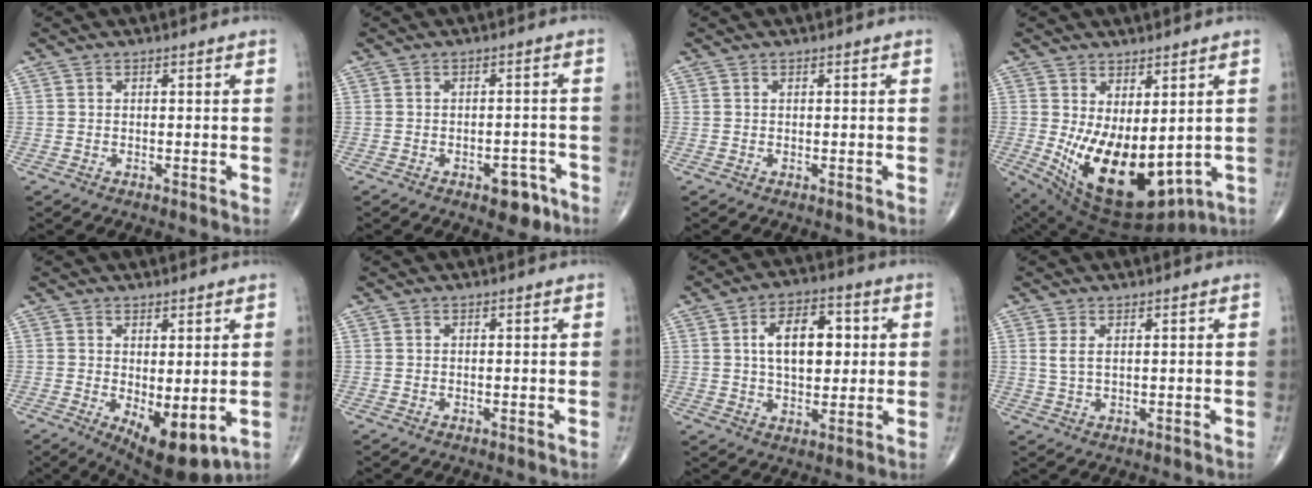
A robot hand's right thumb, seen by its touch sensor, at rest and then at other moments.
{"total": 5.1, "force": [-2.9, 2.7, 3.2], "torque": [-0.021, 0.022, -0.032]}
{"total": 0.0}
{"total": 17.1, "force": [-1.3, 8.8, 14.6], "torque": [-0.233, -0.027, 0.015]}
{"total": 9.6, "force": [-1.8, 4.0, 8.5], "torque": [-0.116, -0.021, -0.011]}
{"total": 0.0}
{"total": 11.7, "force": [2.1, 6.8, 9.3], "torque": [-0.121, 0.005, 0.033]}
{"total": 2.3, "force": [0.8, 1.0, 1.9], "torque": [-0.044, 0.001, 0.023]}